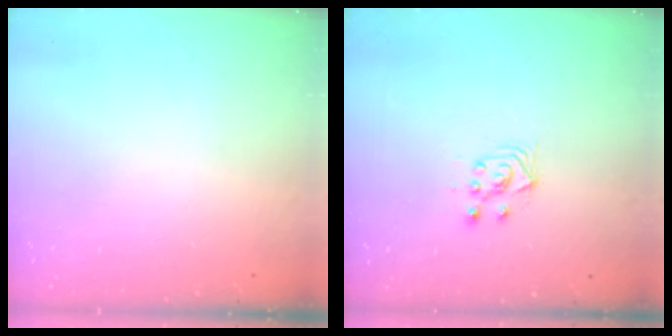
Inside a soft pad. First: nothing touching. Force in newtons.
{"total": 4.0, "press": 3.8, "slide": 1.1}